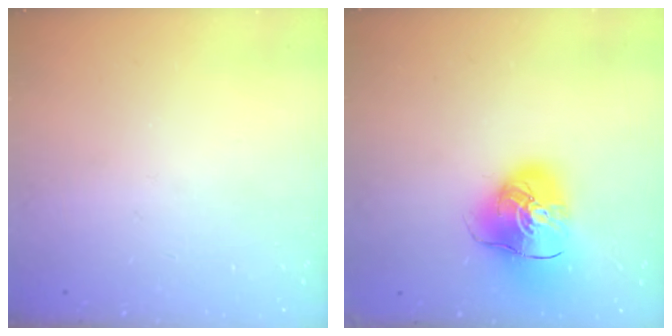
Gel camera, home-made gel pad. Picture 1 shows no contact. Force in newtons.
{"total": 11.7, "press": 11.5, "slide": 1.8}